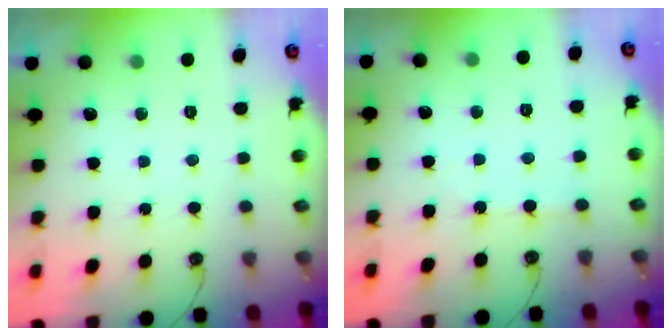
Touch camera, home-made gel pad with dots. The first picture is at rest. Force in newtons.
{"total": 2.5, "press": 2.4, "slide": 0.5}